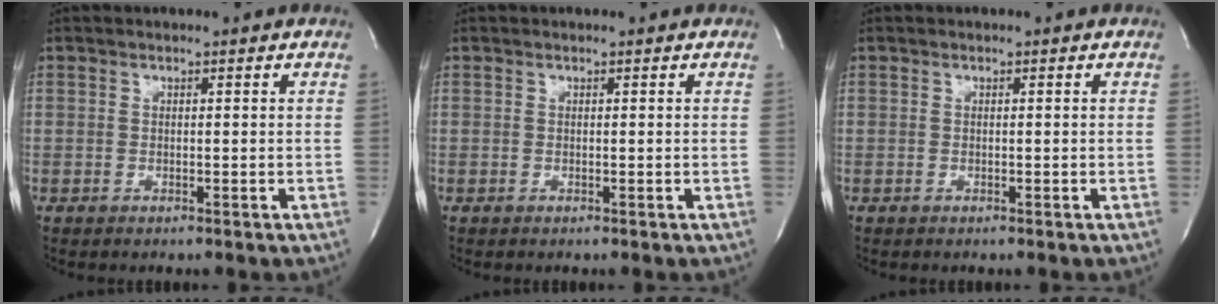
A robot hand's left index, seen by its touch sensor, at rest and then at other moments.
{"total": 0.0}
{"total": 0.0}